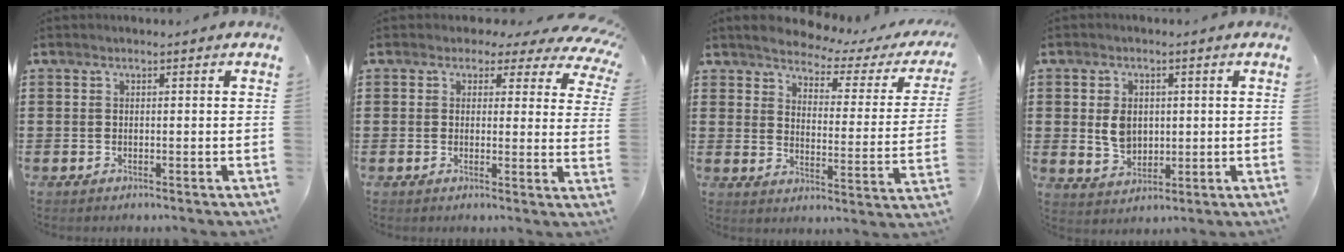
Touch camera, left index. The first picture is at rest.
{"total": 3.0, "force": [2.0, 1.8, 1.3], "torque": [-0.024, -0.010, 0.027]}
{"total": 3.0, "force": [2.9, 0.4, 0.8], "torque": [-0.038, -0.026, 0.042]}
{"total": 4.8, "force": [0.7, 3.7, 3.0], "torque": [-0.052, 0.005, 0.008]}